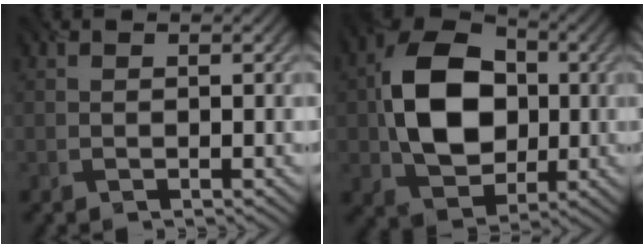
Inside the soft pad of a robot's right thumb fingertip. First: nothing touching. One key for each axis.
{"total": 11.6, "fx": 0.3, "fy": 9.0, "fz": 7.3, "tx": -0.143, "ty": 0.011, "tz": 0.004}